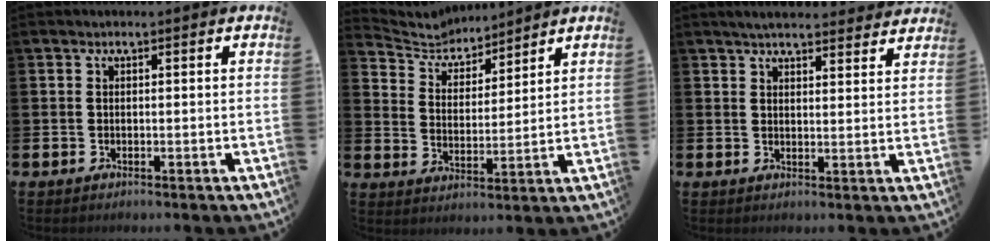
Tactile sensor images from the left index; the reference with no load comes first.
{"total": 5.3, "force": [5.1, 1.3, 0.5], "torque": [-0.044, -0.035, 0.088]}
{"total": 4.4, "force": [4.3, 0.5, 1.0], "torque": [-0.028, -0.017, 0.078]}